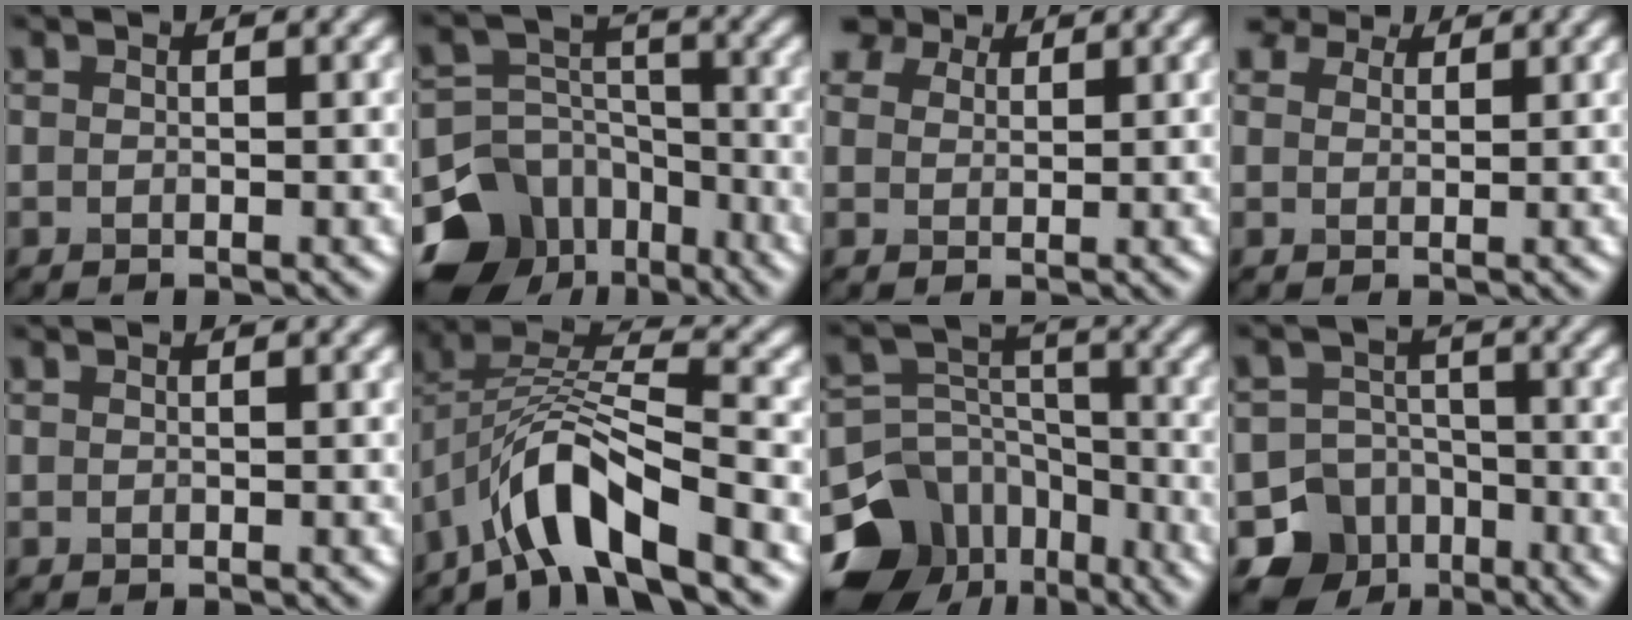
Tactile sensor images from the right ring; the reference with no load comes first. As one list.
[{"total": 12.5, "force": [-7.7, 9.2, 3.6], "torque": [-0.087, -0.015, -0.134]}, {"total": 5.7, "force": [4.1, 3.2, 2.3], "torque": [-0.065, 0.010, 0.070]}, {"total": 5.3, "force": [4.1, 2.7, 2.0], "torque": [-0.057, 0.006, 0.066]}, {"total": 0.0}, {"total": 8.2, "force": [-5.0, 2.5, 6.1], "torque": [-0.105, 0.012, -0.102]}, {"total": 14.0, "force": [-8.5, 10.3, 4.2], "torque": [-0.114, -0.016, -0.141]}, {"total": 8.7, "force": [-5.2, 6.8, 1.4], "torque": [-0.009, -0.016, -0.097]}]